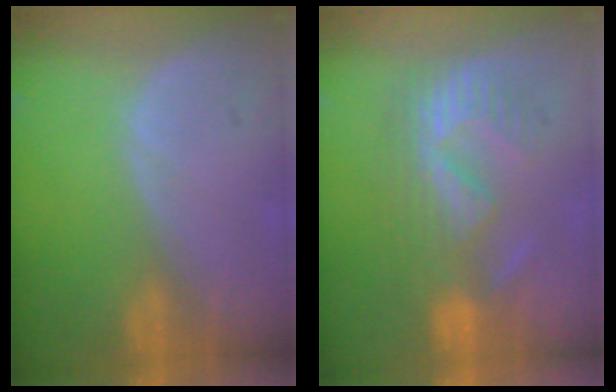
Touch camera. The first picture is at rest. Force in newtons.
{"total": 8.7, "press": 8.2, "slide": 3.0}